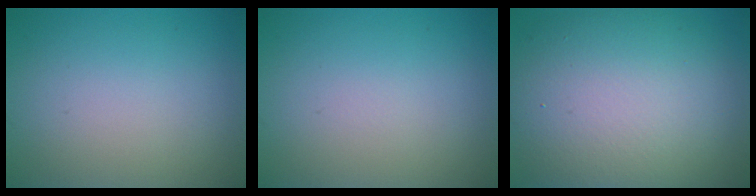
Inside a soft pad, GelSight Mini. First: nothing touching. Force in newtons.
{"total": 0.0}
{"total": 13.0, "press": 13.0, "slide": 0.6}